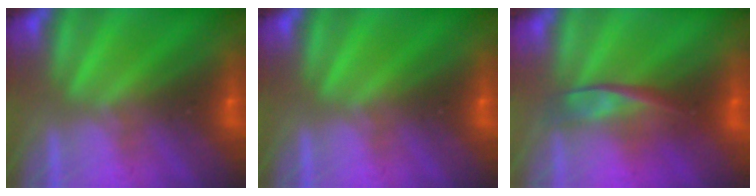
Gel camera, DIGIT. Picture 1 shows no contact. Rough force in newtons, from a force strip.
{"total": 0.0}
{"total": 2.3}